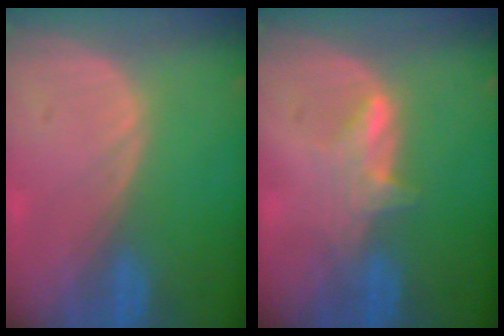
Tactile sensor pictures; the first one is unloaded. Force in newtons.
{"total": 3.3, "press": 3.3, "slide": 0.4}